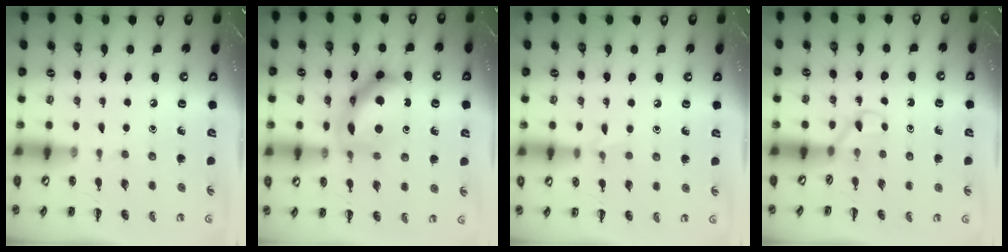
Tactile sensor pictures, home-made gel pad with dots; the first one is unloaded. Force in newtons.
{"total": 13.7, "press": 13.7, "slide": 0.8}
{"total": 5.0, "press": 4.7, "slide": 1.7}
{"total": 2.5, "press": 2.3, "slide": 0.9}